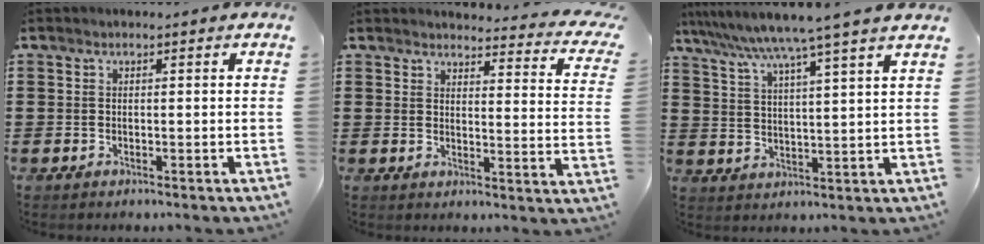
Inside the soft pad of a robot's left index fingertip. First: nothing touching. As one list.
[{"total": 3.3, "force": [3.1, 0.2, 1.1], "torque": [-0.031, -0.023, 0.050]}, {"total": 6.7, "force": [5.7, -1.4, 3.4], "torque": [-0.088, -0.038, 0.092]}]